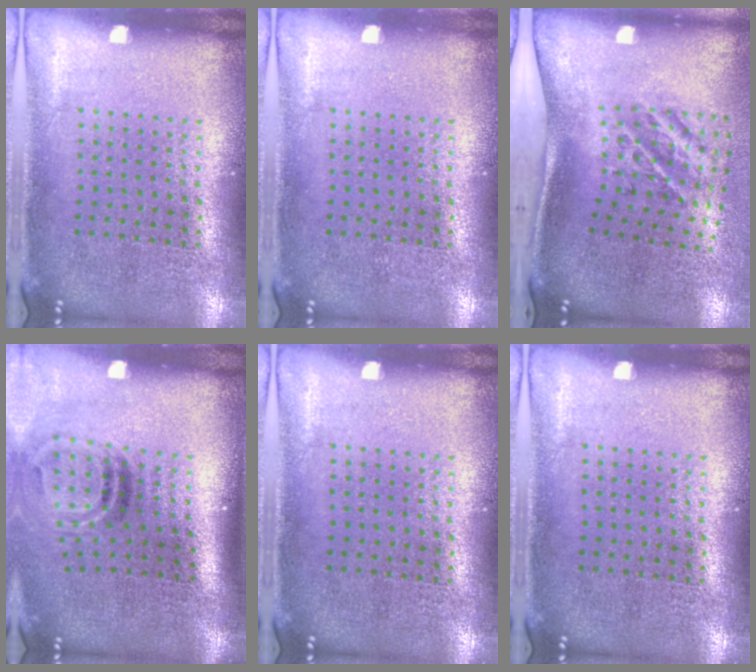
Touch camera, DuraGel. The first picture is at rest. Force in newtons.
{"total": 0.0}
{"total": 2.3, "press": 1.3, "slide": 1.9}
{"total": 2.0, "press": 1.2, "slide": 1.6}
{"total": 0.0}
{"total": 0.0}